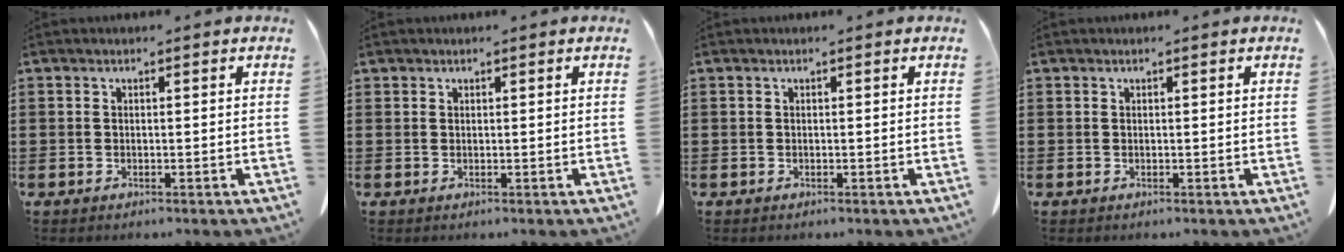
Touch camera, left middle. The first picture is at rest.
{"total": 0.5, "force": [0.4, 0.3, 0.0], "torque": [-0.003, 0.000, 0.009]}
{"total": 0.0}
{"total": 0.0}